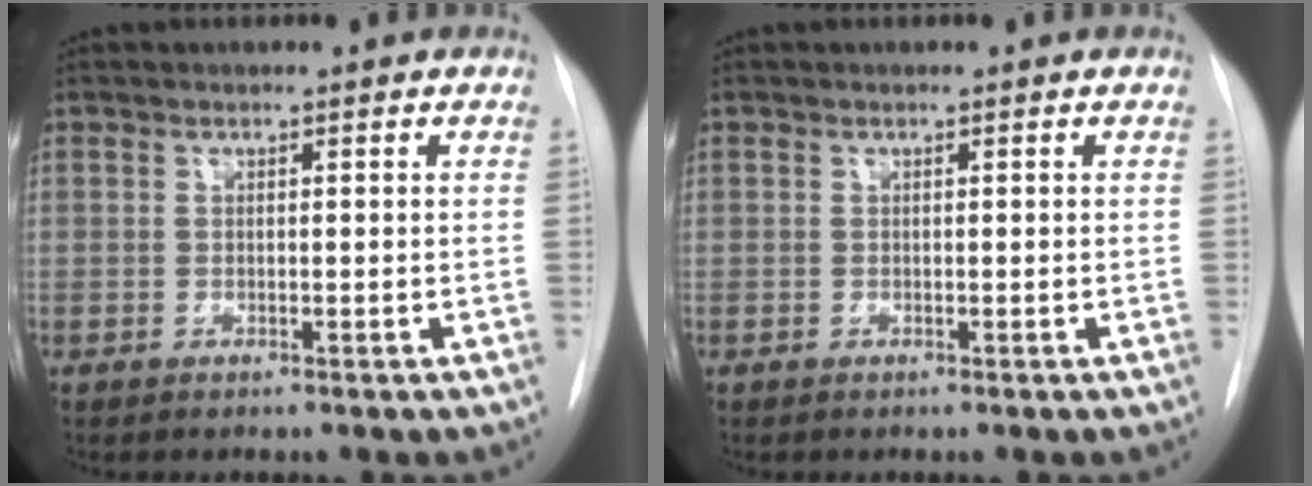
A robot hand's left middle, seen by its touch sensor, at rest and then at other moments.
{"total": 0.0}